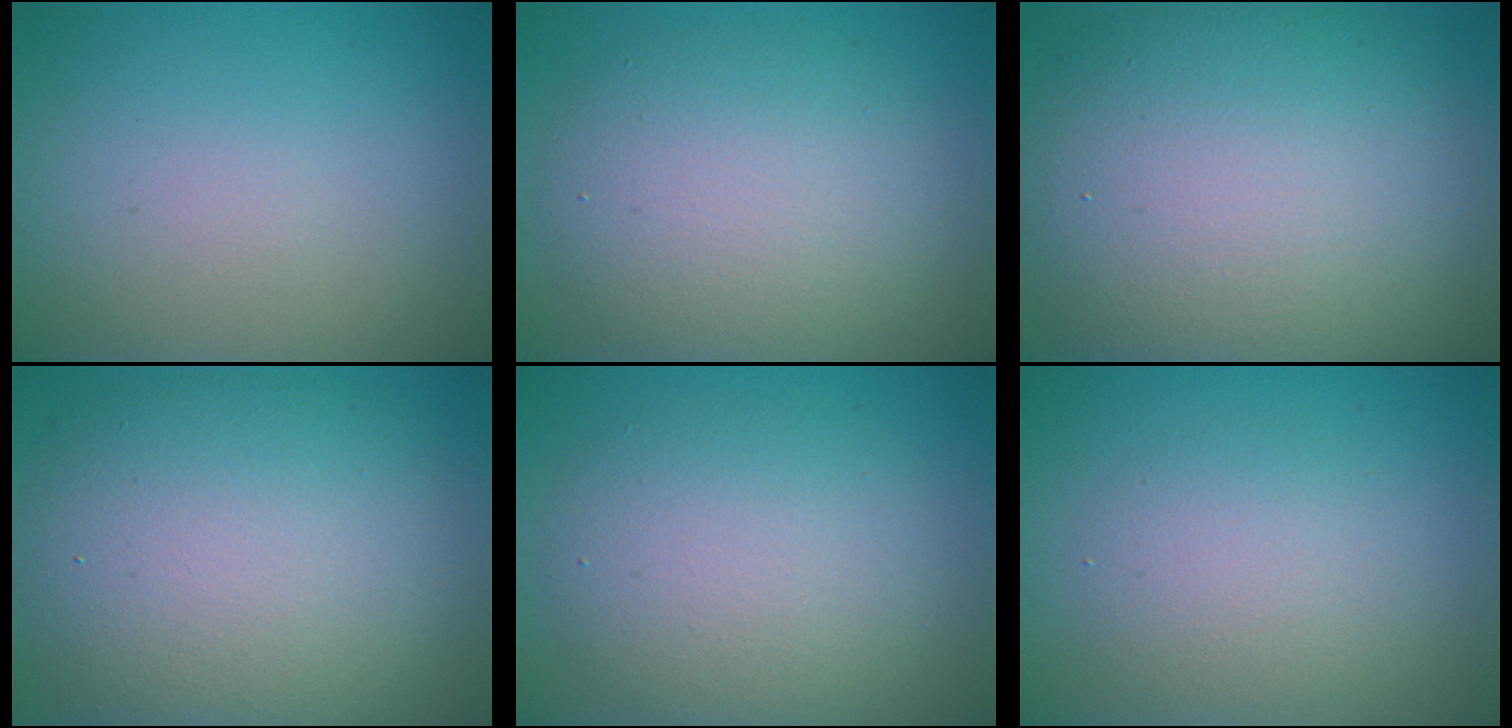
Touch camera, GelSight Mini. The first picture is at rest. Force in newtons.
{"total": 6.7, "press": 6.7, "slide": 0.6}
{"total": 13.9, "press": 13.9, "slide": 0.8}
{"total": 11.1, "press": 11.0, "slide": 1.2}
{"total": 6.1, "press": 6.1, "slide": 0.3}
{"total": 3.2, "press": 3.2, "slide": 0.1}